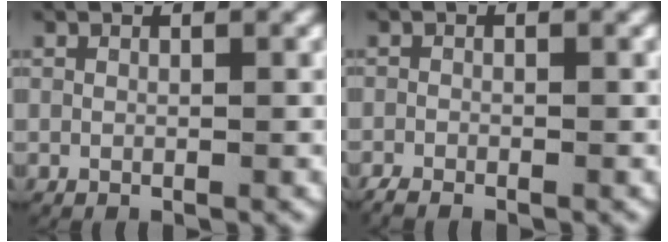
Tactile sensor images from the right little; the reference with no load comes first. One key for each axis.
{"total": 1.8, "fx": -1.6, "fy": 0.8, "fz": 0.4, "tx": -0.013, "ty": -0.009, "tz": -0.025}